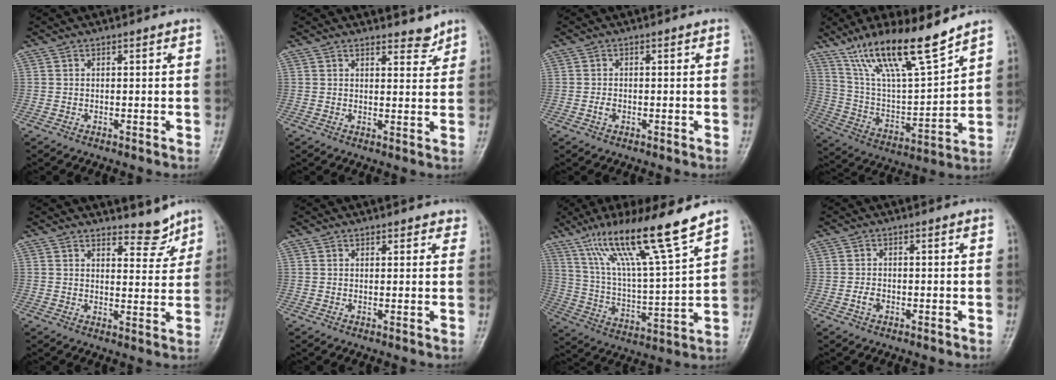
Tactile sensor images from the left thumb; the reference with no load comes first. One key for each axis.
{"total": 3.4, "fx": 2.9, "fy": 1.3, "fz": 1.1, "tx": 0.001, "ty": -0.023, "tz": 0.041}
{"total": 1.3, "fx": -0.4, "fy": 0.9, "fz": 0.8, "tx": -0.013, "ty": 0.000, "tz": -0.009}
{"total": 18.1, "fx": 13.2, "fy": 3.3, "fz": 11.9, "tx": -0.194, "ty": -0.064, "tz": 0.251}
{"total": 5.1, "fx": 4.5, "fy": 1.8, "fz": 1.4, "tx": 0.001, "ty": -0.041, "tz": 0.067}
{"total": 2.2, "fx": 1.6, "fy": 1.3, "fz": 0.7, "tx": 0.017, "ty": -0.006, "tz": 0.013}
{"total": 17.7, "fx": 12.4, "fy": 0.9, "fz": 12.7, "tx": -0.214, "ty": -0.057, "tz": 0.223}
{"total": 1.7, "fx": -0.6, "fy": 1.2, "fz": 1.1, "tx": -0.018, "ty": 0.003, "tz": -0.014}